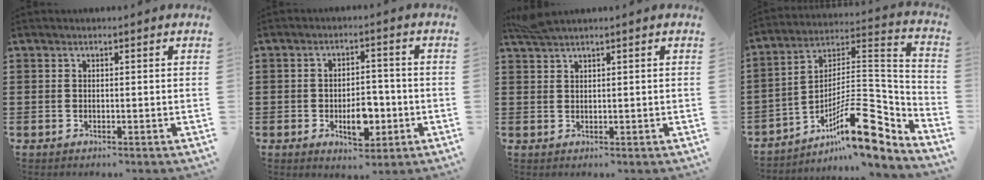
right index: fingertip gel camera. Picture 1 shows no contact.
{"total": 6.4, "force": [-2.0, 3.5, 5.0], "torque": [-0.066, 0.005, -0.036]}
{"total": 1.9, "force": [1.7, -0.1, 0.8], "torque": [-0.020, -0.001, 0.033]}
{"total": 15.5, "force": [-8.9, 4.5, 11.8], "torque": [-0.188, 0.009, -0.160]}